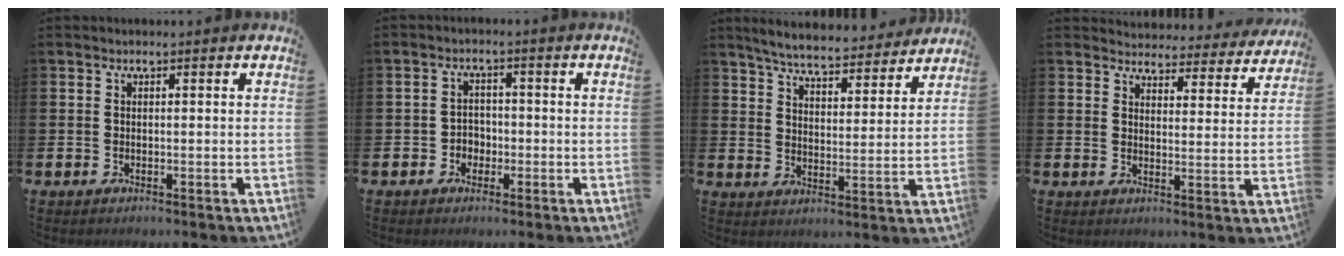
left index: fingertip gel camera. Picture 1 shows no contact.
{"total": 2.5, "force": [-1.1, 2.1, 0.7], "torque": [-0.013, 0.004, -0.029]}
{"total": 6.0, "force": [5.8, 0.7, 1.3], "torque": [-0.042, -0.042, 0.098]}
{"total": 3.8, "force": [3.6, 0.9, 0.1], "torque": [-0.005, -0.035, 0.058]}